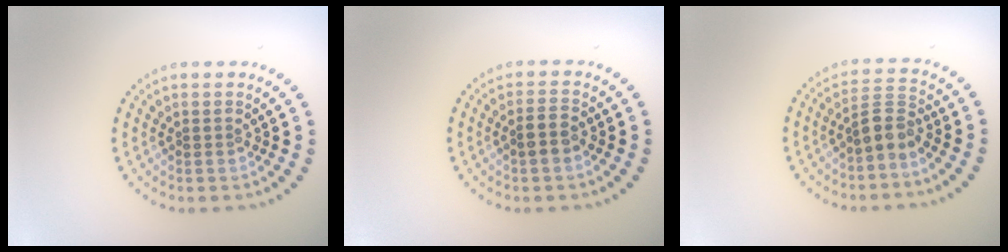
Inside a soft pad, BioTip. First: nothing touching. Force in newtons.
{"total": 1.9, "press": 1.8, "slide": 0.6}
{"total": 2.8, "press": 2.2, "slide": 1.6}